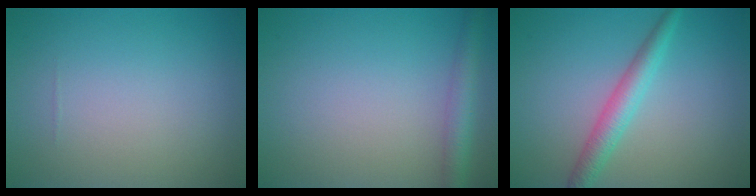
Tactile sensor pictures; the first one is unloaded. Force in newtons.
{"total": 2.9, "press": 2.9, "slide": 0.1}
{"total": 2.9, "press": 2.9, "slide": 0.0}